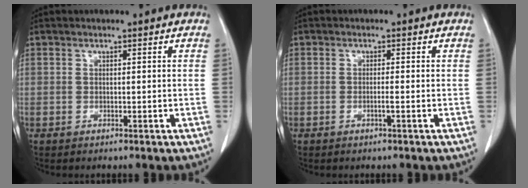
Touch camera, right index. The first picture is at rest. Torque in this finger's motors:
{"motor_torque": [-0.26, 0.04, -0.02, -0.01]}